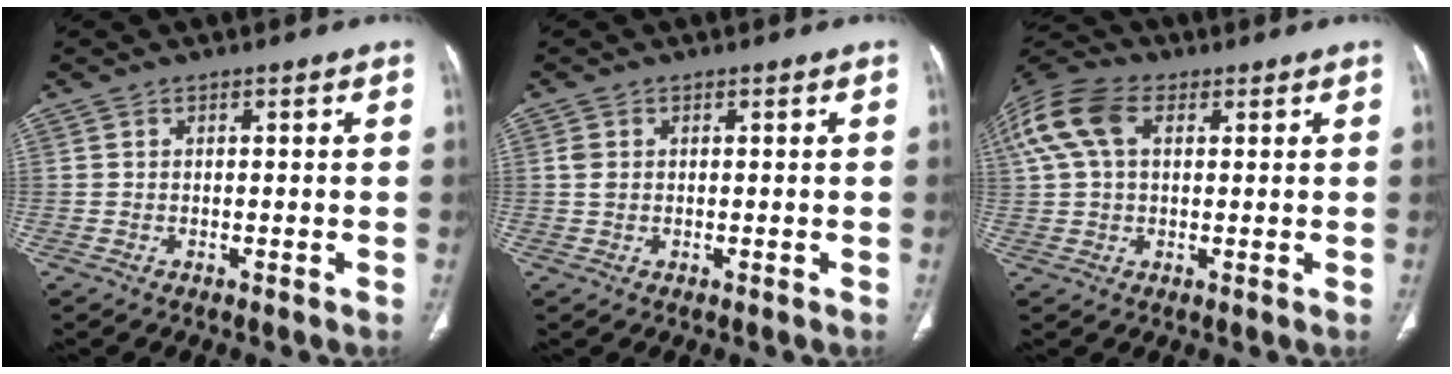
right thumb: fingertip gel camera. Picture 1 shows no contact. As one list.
[{"total": 1.5, "force": [0.3, 1.1, 0.9], "torque": [-0.021, 0.003, 0.010]}, {"total": 13.6, "force": [4.3, 8.6, 9.6], "torque": [-0.221, 0.028, 0.079]}]